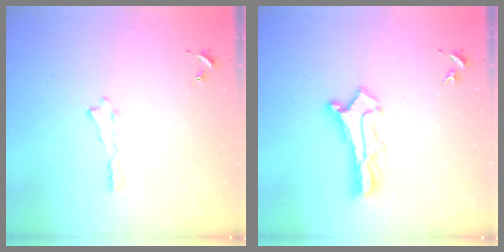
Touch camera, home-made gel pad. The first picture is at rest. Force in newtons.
{"total": 2.6, "press": 2.6, "slide": 0.2}